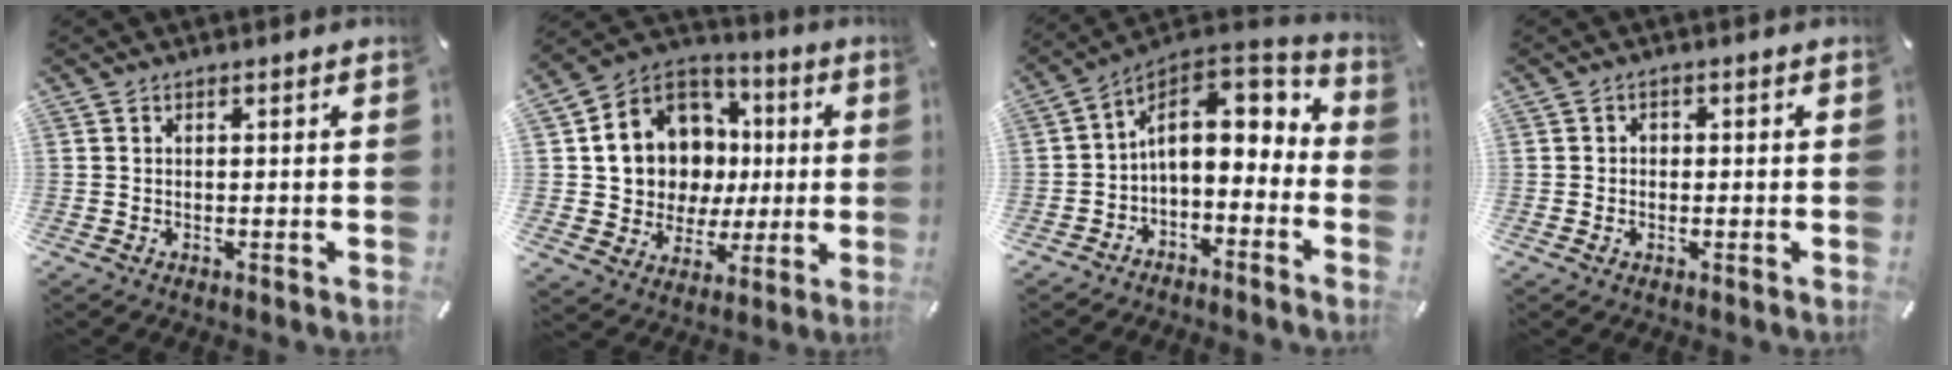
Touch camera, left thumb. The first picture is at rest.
{"total": 14.2, "force": [2.0, 13.2, 5.0], "torque": [-0.103, -0.020, 0.056]}
{"total": 11.7, "force": [2.1, 7.9, 8.4], "torque": [-0.117, -0.014, 0.040]}
{"total": 1.7, "force": [-0.6, 1.4, 0.8], "torque": [-0.016, 0.005, -0.014]}